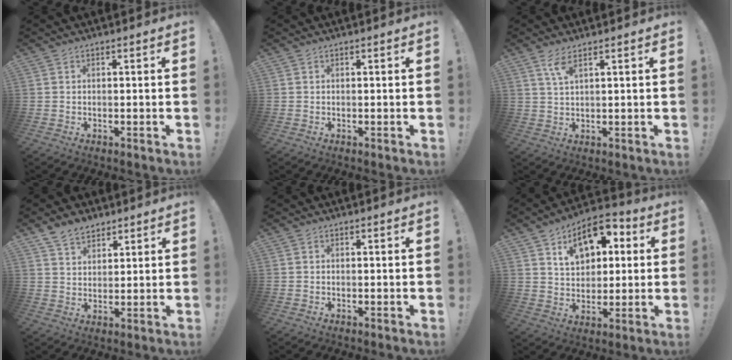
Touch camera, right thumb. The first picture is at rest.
{"total": 0.0}
{"total": 4.0, "force": [2.4, 0.7, 3.1], "torque": [-0.065, -0.005, 0.041]}
{"total": 7.1, "force": [5.3, 4.0, 2.4], "torque": [-0.047, -0.022, 0.103]}
{"total": 0.0}
{"total": 13.9, "force": [6.2, 9.0, 8.6], "torque": [-0.130, -0.022, 0.114]}